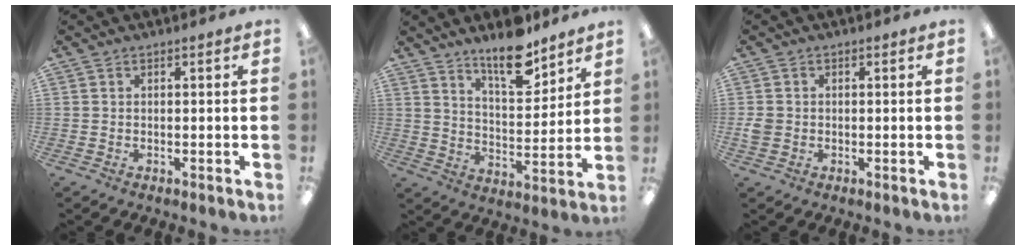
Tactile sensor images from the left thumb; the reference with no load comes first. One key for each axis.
{"total": 12.7, "fx": 10.0, "fy": 4.3, "fz": 6.6, "tx": -0.090, "ty": -0.064, "tz": 0.173}
{"total": 2.6, "fx": -0.4, "fy": 2.3, "fz": 1.2, "tx": -0.010, "ty": 0.002, "tz": -0.009}